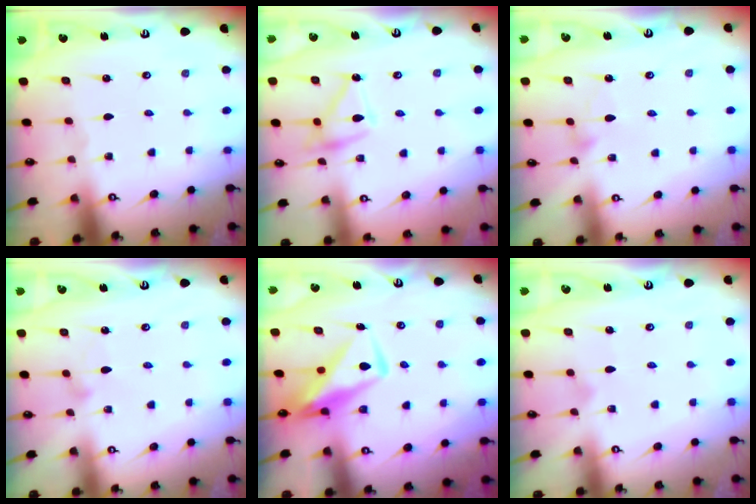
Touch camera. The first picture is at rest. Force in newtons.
{"total": 13.7, "press": 13.7, "slide": 0.1}
{"total": 5.5, "press": 5.5, "slide": 0.4}
{"total": 9.3, "press": 9.3, "slide": 0.4}
{"total": 11.4, "press": 11.3, "slide": 1.1}
{"total": 7.5, "press": 7.5, "slide": 0.2}